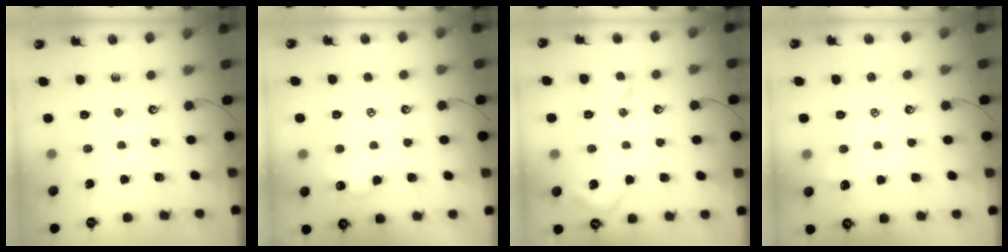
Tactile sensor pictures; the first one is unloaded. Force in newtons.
{"total": 1.6, "press": 1.5, "slide": 0.6}
{"total": 5.2, "press": 5.0, "slide": 1.1}
{"total": 1.6, "press": 1.5, "slide": 0.6}